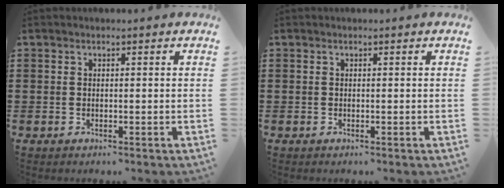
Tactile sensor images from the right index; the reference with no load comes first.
{"total": 0.0}